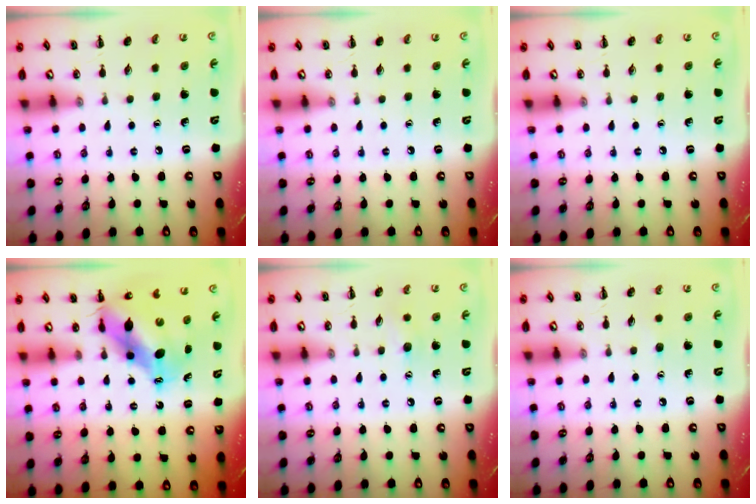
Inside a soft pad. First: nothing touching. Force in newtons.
{"total": 0.0}
{"total": 0.0}
{"total": 9.8, "press": 9.5, "slide": 2.5}
{"total": 5.6, "press": 5.4, "slide": 1.5}
{"total": 3.2, "press": 3.0, "slide": 0.8}